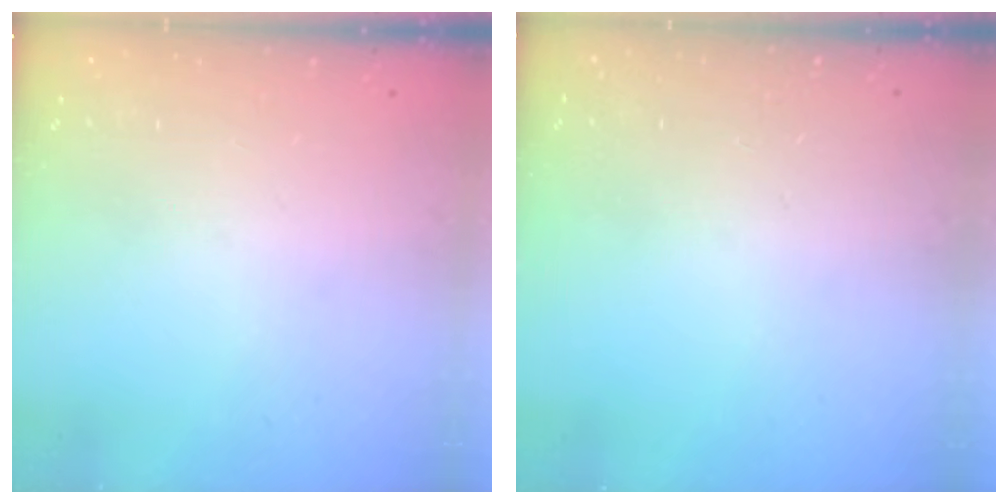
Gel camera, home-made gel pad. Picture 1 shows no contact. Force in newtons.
{"total": 0.0}